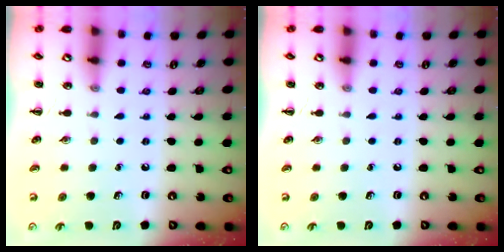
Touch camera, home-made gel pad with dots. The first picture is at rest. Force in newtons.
{"total": 0.0}